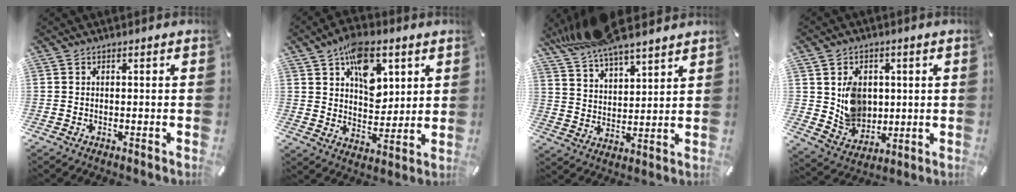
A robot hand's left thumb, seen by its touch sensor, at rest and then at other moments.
{"total": 13.0, "force": [6.2, 8.4, 7.7], "torque": [-0.111, -0.020, 0.112]}
{"total": 12.0, "force": [10.9, 3.0, 4.2], "torque": [-0.109, -0.057, 0.207]}
{"total": 9.6, "force": [2.2, 8.6, 3.7], "torque": [-0.066, -0.004, 0.051]}